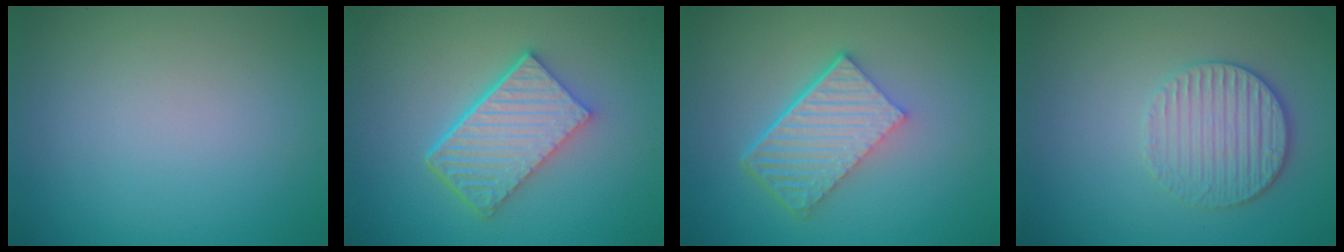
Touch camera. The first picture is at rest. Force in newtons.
{"total": 6.0, "press": 4.4, "slide": 4.1}
{"total": 6.1, "press": 4.2, "slide": 4.4}
{"total": 3.4, "press": 3.2, "slide": 1.1}